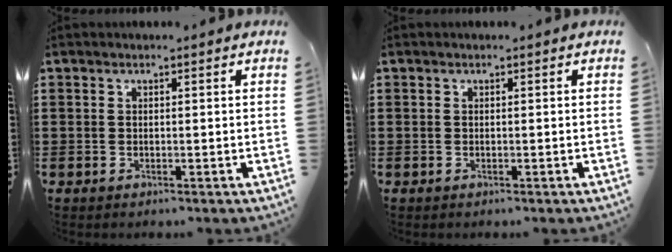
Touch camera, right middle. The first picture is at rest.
{"total": 0.0}